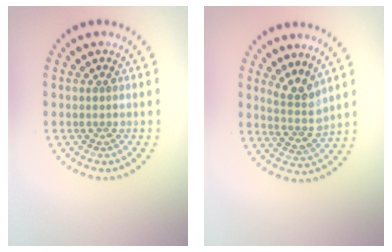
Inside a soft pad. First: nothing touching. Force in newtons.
{"total": 2.9, "press": 2.1, "slide": 2.0}